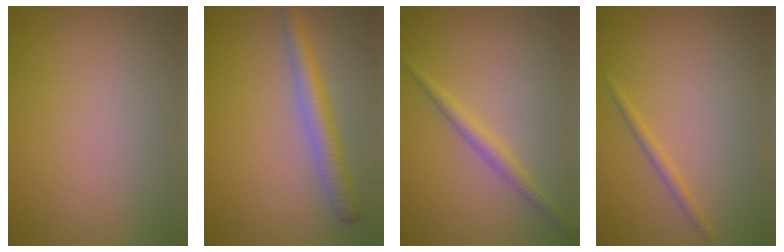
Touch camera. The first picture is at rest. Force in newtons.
{"total": 3.5, "press": 3.4, "slide": 0.3}
{"total": 1.8, "press": 1.8, "slide": 0.0}
{"total": 1.0, "press": 1.0, "slide": 0.1}